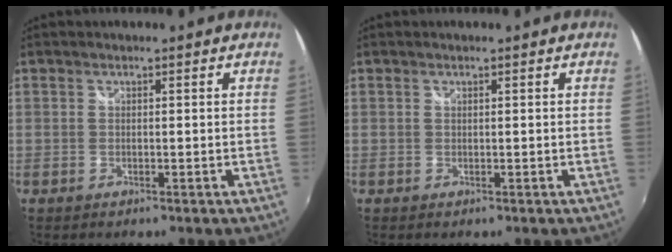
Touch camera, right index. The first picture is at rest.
{"total": 0.0}